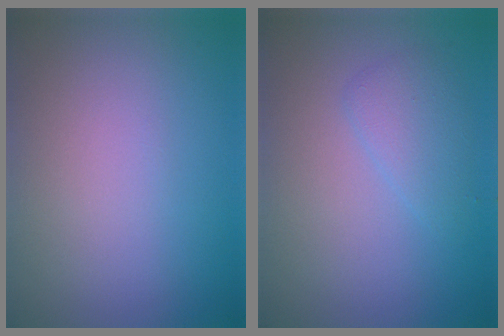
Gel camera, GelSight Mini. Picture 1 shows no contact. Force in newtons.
{"total": 1.9, "press": 1.9, "slide": 0.1}